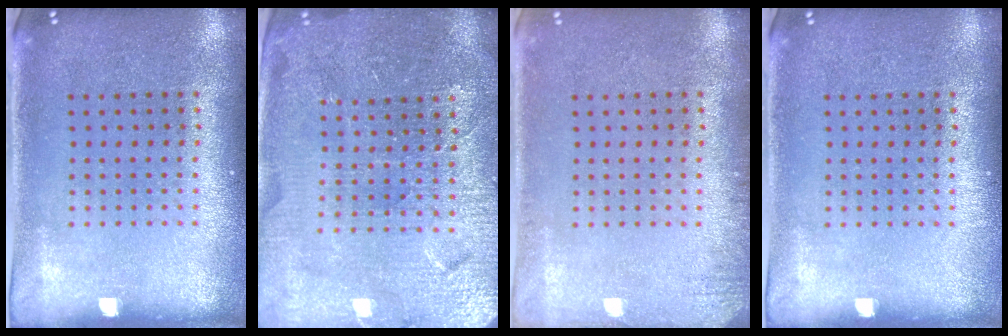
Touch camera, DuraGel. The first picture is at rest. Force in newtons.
{"total": 4.3, "press": 4.2, "slide": 1.2}
{"total": 1.4, "press": 1.4, "slide": 0.2}
{"total": 0.0}